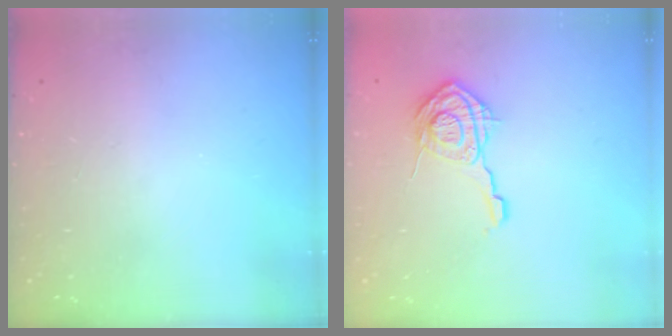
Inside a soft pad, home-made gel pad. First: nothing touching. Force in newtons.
{"total": 14.9, "press": 14.9, "slide": 0.5}